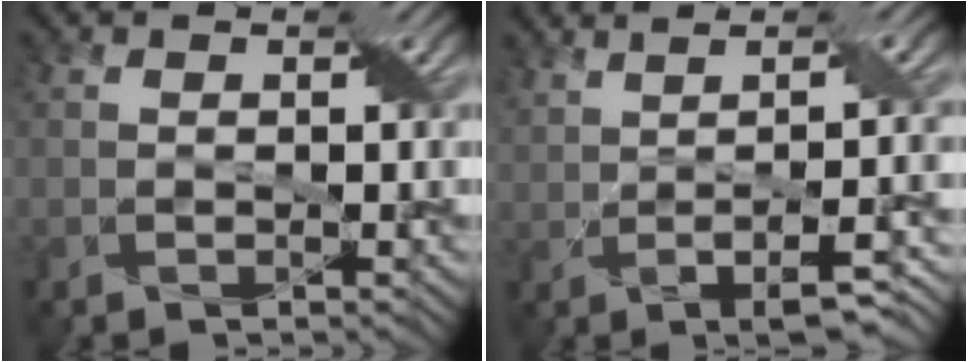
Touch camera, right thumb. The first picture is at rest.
{"total": 9.3, "force": [0.7, 2.8, 8.9], "torque": [-0.117, 0.024, 0.017]}